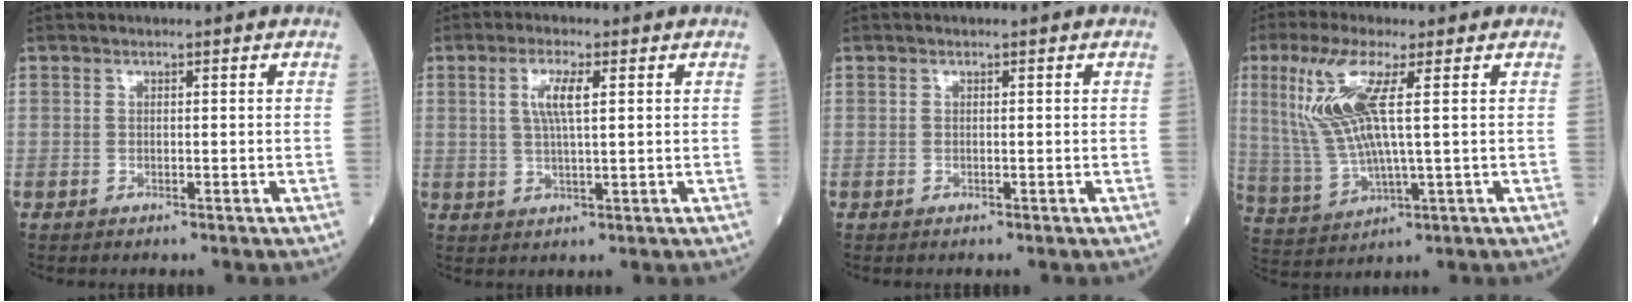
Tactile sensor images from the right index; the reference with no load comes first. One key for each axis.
{"total": 4.7, "fx": 1.5, "fy": 0.6, "fz": 4.4, "tx": -0.091, "ty": 0.003, "tz": 0.033}
{"total": 0.0}
{"total": 10.8, "fx": 3.2, "fy": 1.5, "fz": 10.2, "tx": -0.244, "ty": 0.002, "tz": 0.068}